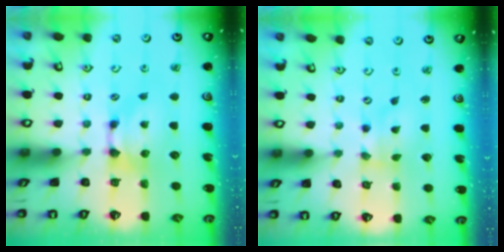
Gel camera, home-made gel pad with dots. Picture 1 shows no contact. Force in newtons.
{"total": 2.0, "press": 1.7, "slide": 1.1}